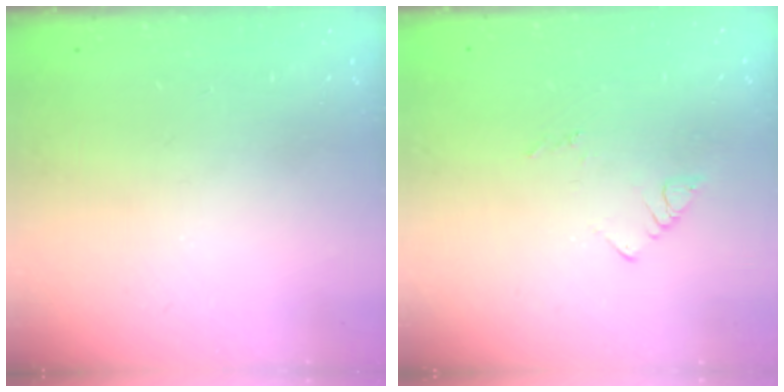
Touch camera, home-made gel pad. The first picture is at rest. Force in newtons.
{"total": 3.7, "press": 3.7, "slide": 0.2}